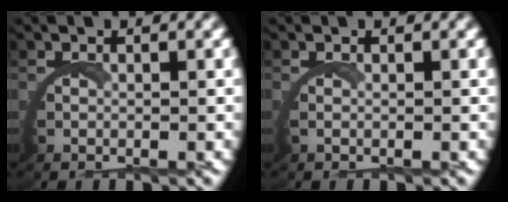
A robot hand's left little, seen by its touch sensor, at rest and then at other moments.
{"total": 0.5, "force": [0.1, 0.0, 0.5], "torque": [-0.010, 0.003, 0.001]}